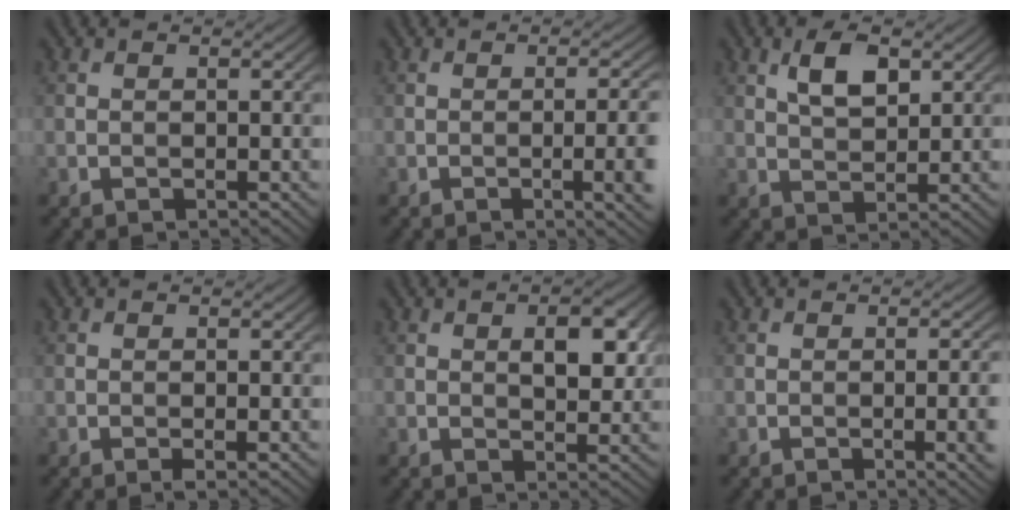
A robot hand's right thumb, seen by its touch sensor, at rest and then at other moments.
{"total": 6.8, "force": [-1.1, 2.1, 6.4], "torque": [-0.083, -0.004, -0.008]}
{"total": 4.9, "force": [2.2, 2.3, 3.7], "torque": [-0.080, 0.002, 0.042]}
{"total": 0.9, "force": [-0.3, 0.1, 0.9], "torque": [-0.019, -0.002, -0.008]}
{"total": 5.1, "force": [1.3, 2.4, 4.3], "torque": [-0.066, 0.000, 0.022]}
{"total": 4.6, "force": [-0.7, 1.2, 4.4], "torque": [-0.061, -0.002, -0.006]}